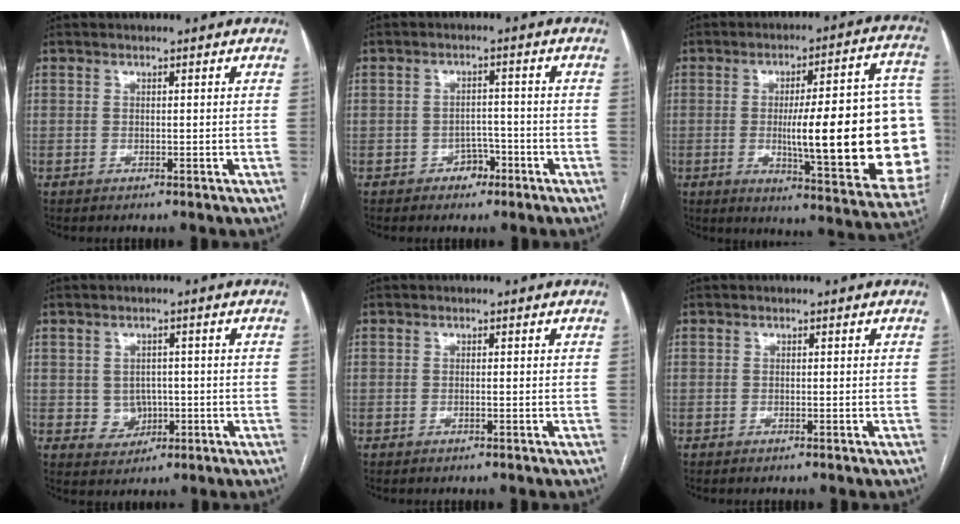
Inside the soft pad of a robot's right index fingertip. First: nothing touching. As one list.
[{"total": 2.2, "force": [-0.9, 1.5, 1.3], "torque": [-0.016, 0.004, -0.007]}, {"total": 25.9, "force": [-2.2, 3.4, 25.5], "torque": [-0.251, 0.012, -0.024]}, {"total": 3.8, "force": [-0.3, 3.4, 1.6], "torque": [-0.018, 0.006, 0.005]}, {"total": 0.0}, {"total": 0.0}]